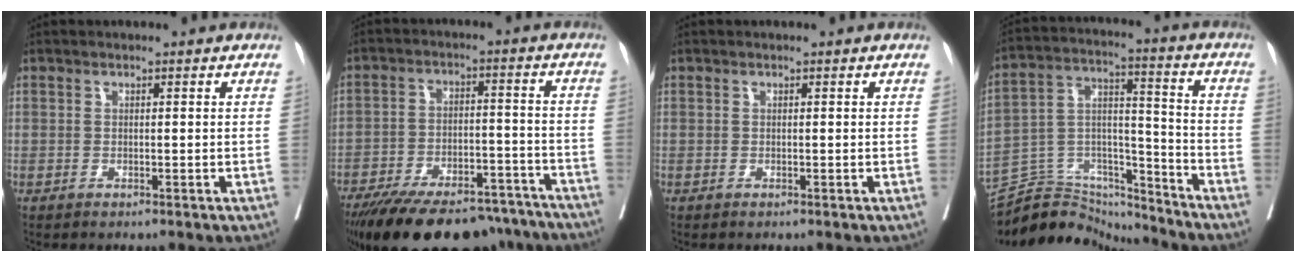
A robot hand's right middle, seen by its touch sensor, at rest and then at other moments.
{"total": 24.5, "force": [-20.3, 8.4, 11.0], "torque": [-0.174, -0.013, -0.287]}
{"total": 0.0}
{"total": 15.5, "force": [-15.2, 3.1, 1.4], "torque": [-0.023, 0.052, -0.258]}